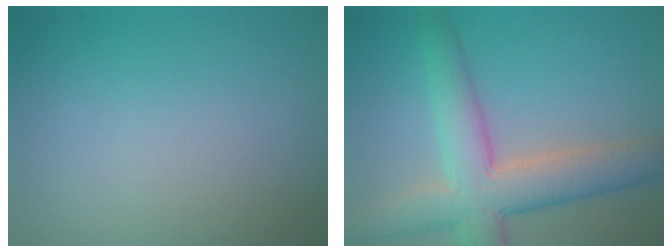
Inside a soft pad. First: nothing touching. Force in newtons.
{"total": 7.2, "press": 7.2, "slide": 0.4}